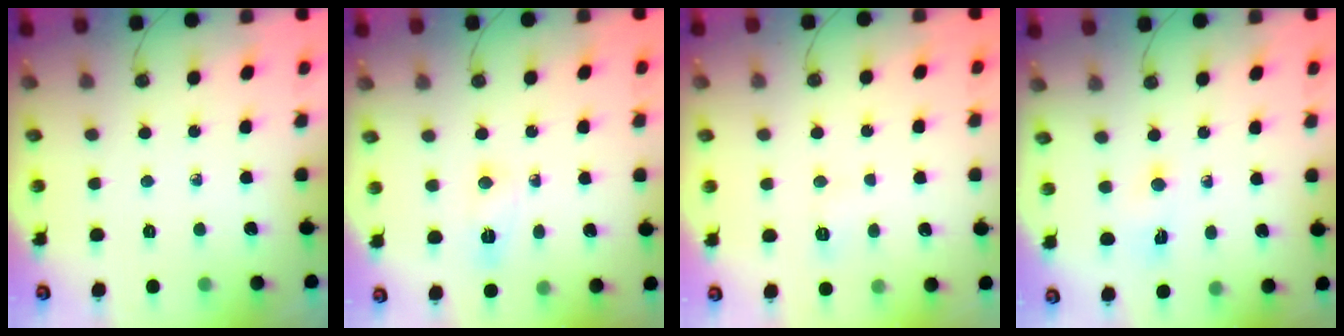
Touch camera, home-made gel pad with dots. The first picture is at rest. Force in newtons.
{"total": 3.0, "press": 2.9, "slide": 0.6}
{"total": 5.8, "press": 5.7, "slide": 0.9}
{"total": 2.2, "press": 2.1, "slide": 0.3}